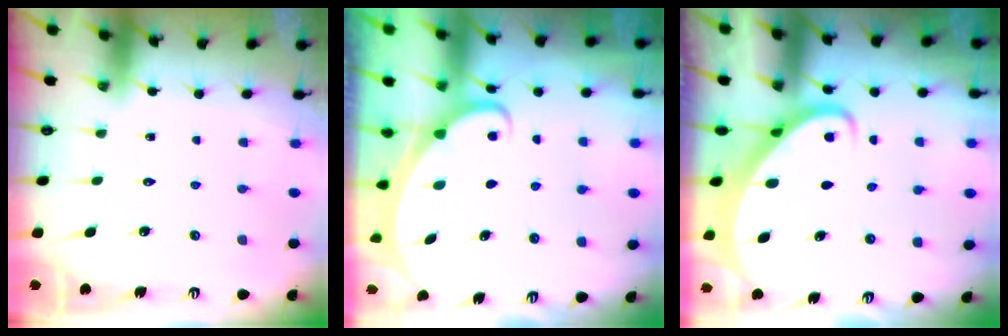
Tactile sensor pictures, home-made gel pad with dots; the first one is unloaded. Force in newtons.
{"total": 2.4, "press": 2.4, "slide": 0.3}
{"total": 2.7, "press": 2.7, "slide": 0.2}